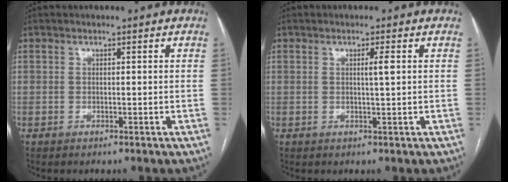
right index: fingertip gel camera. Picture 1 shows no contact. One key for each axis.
{"total": 1.7, "fx": 0.4, "fy": -0.2, "fz": 1.6, "tx": -0.028, "ty": 0.000, "tz": 0.006}